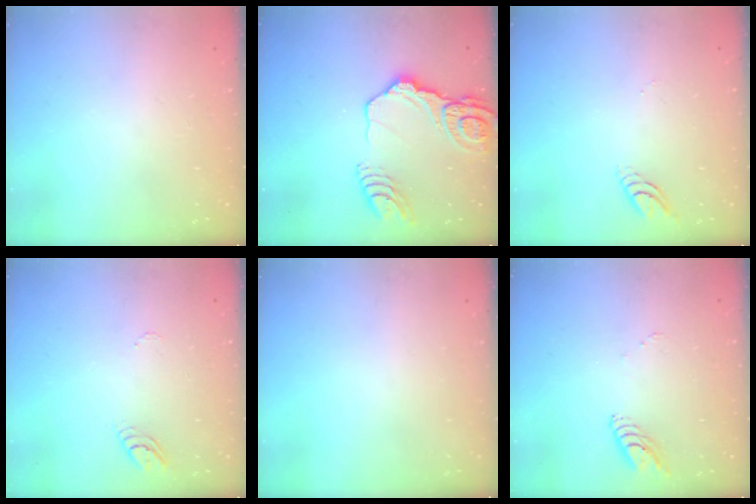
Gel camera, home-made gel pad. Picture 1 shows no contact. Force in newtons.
{"total": 18.6, "press": 18.5, "slide": 2.1}
{"total": 4.4, "press": 4.4, "slide": 0.1}
{"total": 3.8, "press": 3.8, "slide": 0.3}
{"total": 0.0}
{"total": 6.0, "press": 6.0, "slide": 0.7}